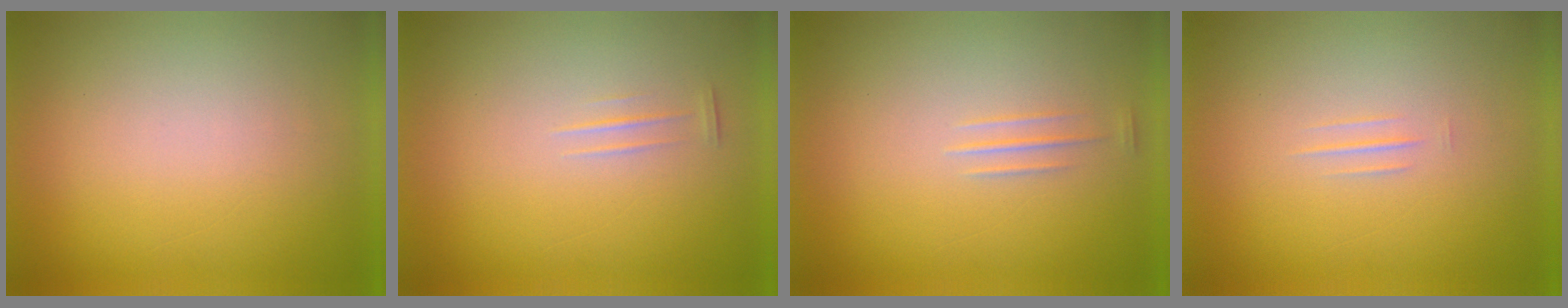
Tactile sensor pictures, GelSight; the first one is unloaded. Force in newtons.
{"total": 1.1}
{"total": 1.2}
{"total": 1.2}